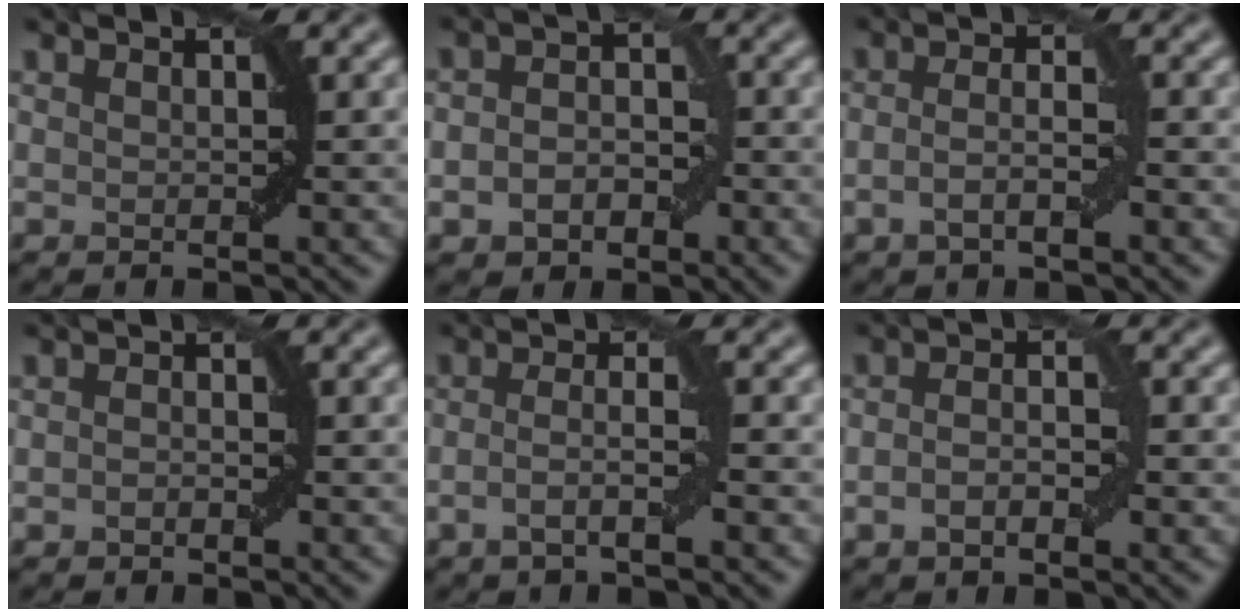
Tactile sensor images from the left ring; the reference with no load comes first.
{"total": 3.7, "force": [-1.2, 2.7, 2.3], "torque": [-0.033, 0.001, -0.025]}
{"total": 2.6, "force": [-0.9, 0.8, 2.4], "torque": [-0.046, 0.001, -0.020]}
{"total": 0.8, "force": [-0.4, 0.5, 0.5], "torque": [-0.009, 0.003, -0.007]}
{"total": 2.8, "force": [-1.0, 0.5, 2.6], "torque": [-0.044, 0.007, -0.027]}
{"total": 2.8, "force": [-0.7, 1.1, 2.5], "torque": [-0.043, -0.001, -0.015]}